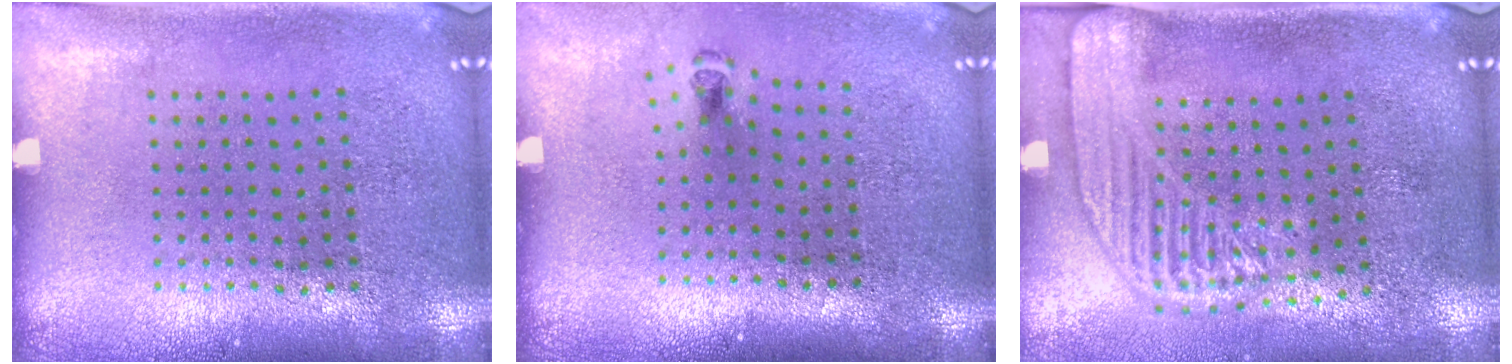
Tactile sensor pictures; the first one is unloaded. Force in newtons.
{"total": 0.6, "press": 0.4, "slide": 0.5}
{"total": 2.2, "press": 1.9, "slide": 1.2}